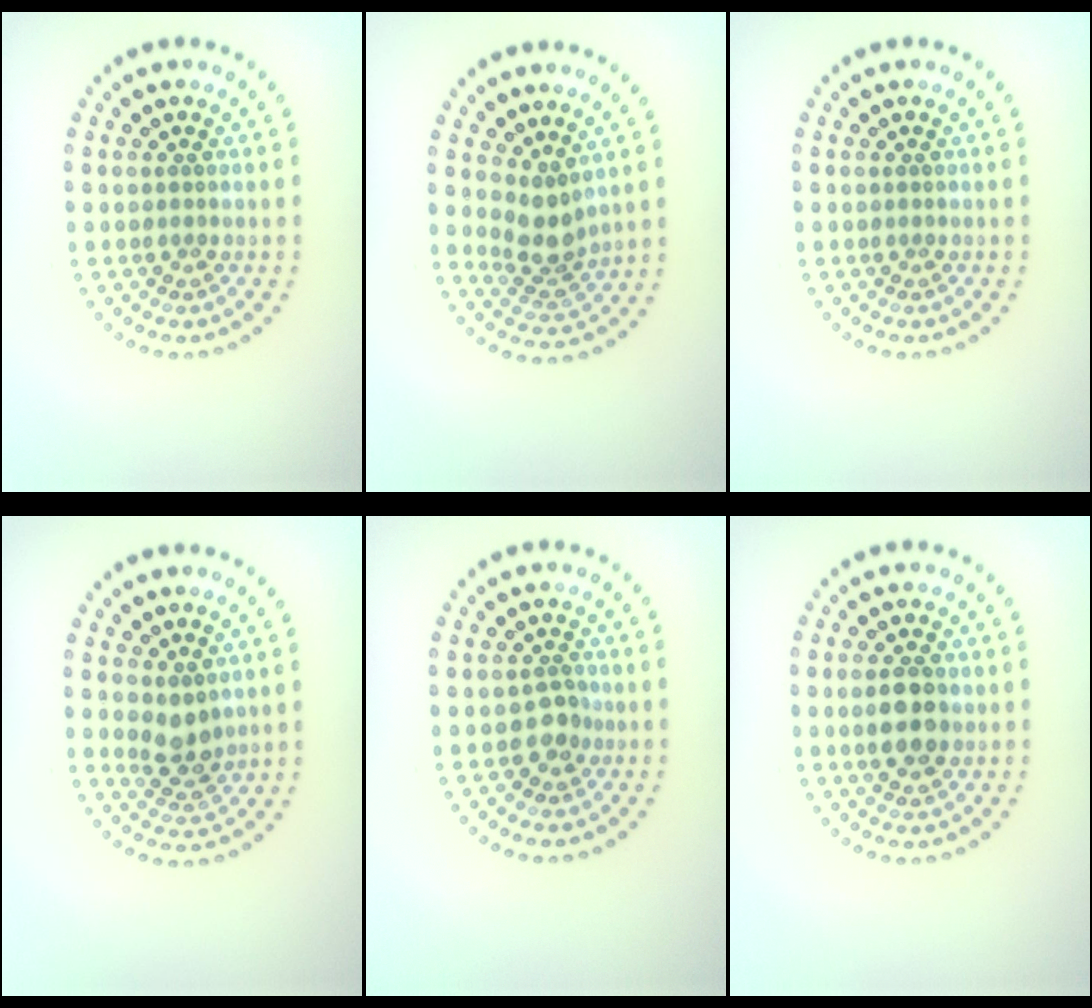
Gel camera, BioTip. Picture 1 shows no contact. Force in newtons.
{"total": 2.9, "press": 2.2, "slide": 1.8}
{"total": 0.0}
{"total": 2.6, "press": 2.4, "slide": 1.2}
{"total": 1.6, "press": 1.4, "slide": 0.7}
{"total": 3.7, "press": 3.7, "slide": 0.1}